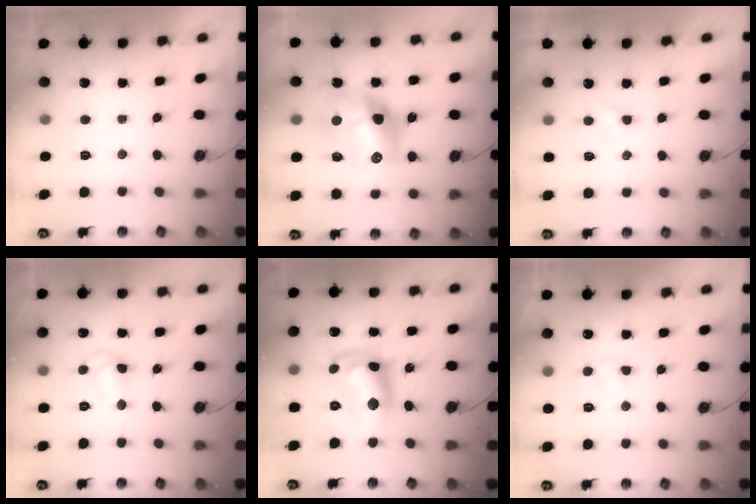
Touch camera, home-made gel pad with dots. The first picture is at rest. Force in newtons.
{"total": 16.2, "press": 16.2, "slide": 1.5}
{"total": 3.0, "press": 3.0, "slide": 0.4}
{"total": 7.6, "press": 7.6, "slide": 0.4}
{"total": 13.6, "press": 13.6, "slide": 0.9}
{"total": 3.0, "press": 3.0, "slide": 0.4}